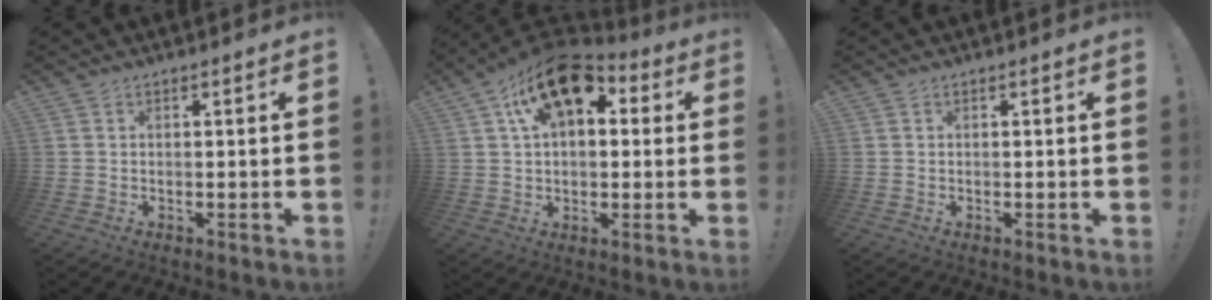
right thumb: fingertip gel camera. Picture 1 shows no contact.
{"total": 16.3, "force": [8.5, 9.1, 10.4], "torque": [-0.160, -0.044, 0.153]}
{"total": 0.0}